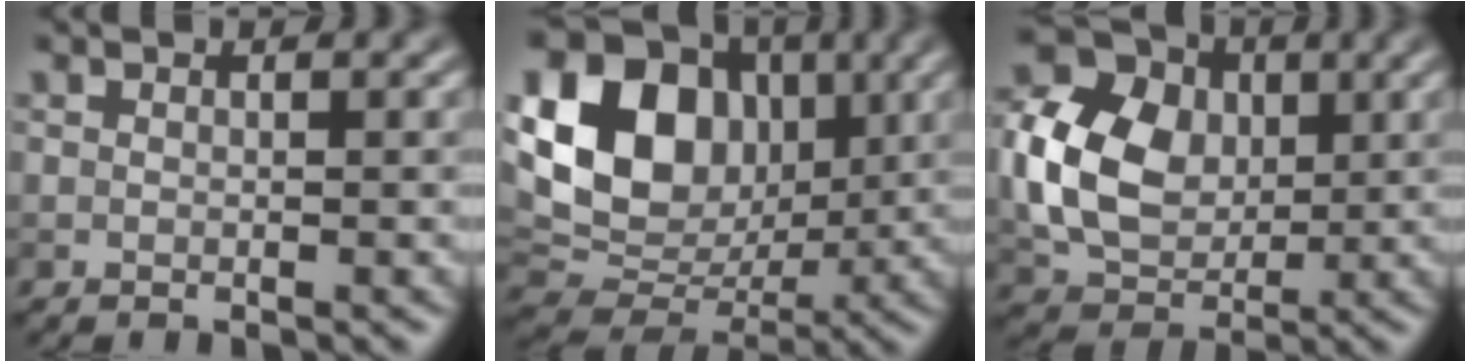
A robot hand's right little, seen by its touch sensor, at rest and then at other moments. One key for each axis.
{"total": 15.0, "fx": 3.0, "fy": 11.7, "fz": 9.0, "tx": -0.176, "ty": 0.022, "tz": 0.055}
{"total": 10.0, "fx": 0.5, "fy": 7.8, "fz": 6.3, "tx": -0.137, "ty": -0.001, "tz": 0.014}